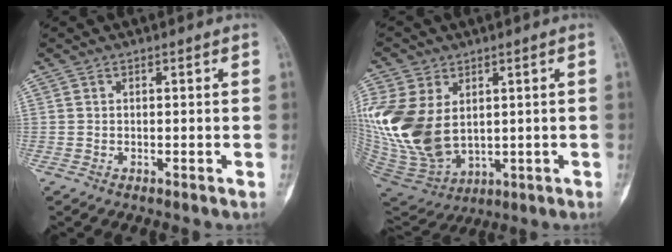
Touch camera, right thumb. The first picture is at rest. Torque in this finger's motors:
{"motor_torque": [-0.76, 2.37, 2.11, 0.66, 0.69]}